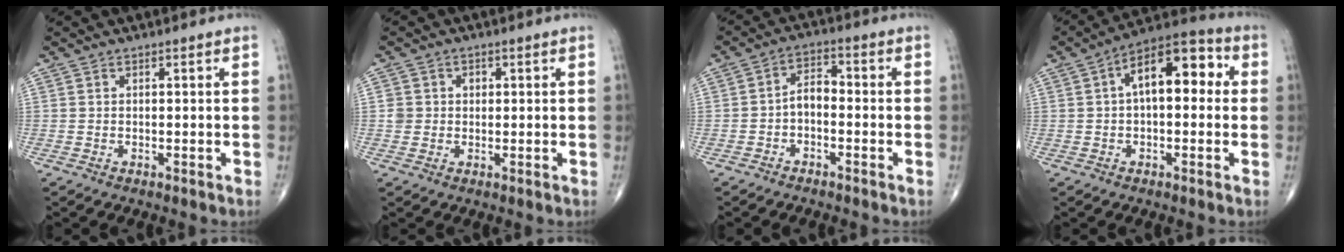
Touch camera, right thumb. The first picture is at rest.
{"total": 2.8, "force": [0.4, 2.6, 0.8], "torque": [0.002, 0.003, 0.006]}
{"total": 4.3, "force": [-1.4, 2.5, 3.2], "torque": [-0.048, 0.028, -0.034]}
{"total": 12.8, "force": [1.9, 6.5, 10.9], "torque": [-0.141, 0.039, 0.017]}